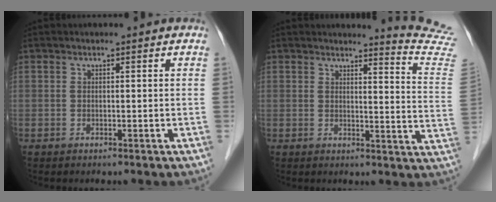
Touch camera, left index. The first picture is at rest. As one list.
[{"total": 10.9, "force": [10.8, -1.8, 0.3], "torque": [-0.006, -0.130, 0.096]}]